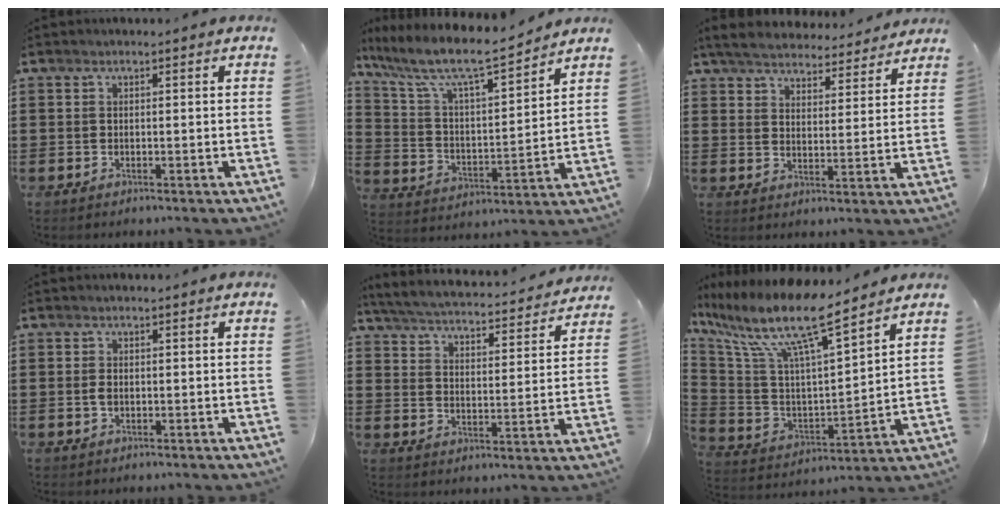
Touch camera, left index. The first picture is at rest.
{"total": 8.6, "force": [7.0, 1.4, 4.8], "torque": [-0.122, -0.043, 0.114]}
{"total": 5.3, "force": [5.2, 0.6, 0.9], "torque": [-0.044, -0.029, 0.089]}
{"total": 1.4, "force": [-0.1, 0.8, 1.1], "torque": [-0.029, 0.000, -0.005]}
{"total": 4.1, "force": [4.0, -0.3, 0.8], "torque": [-0.039, -0.035, 0.061]}
{"total": 13.0, "force": [9.2, 2.0, 8.9], "torque": [-0.202, -0.059, 0.149]}